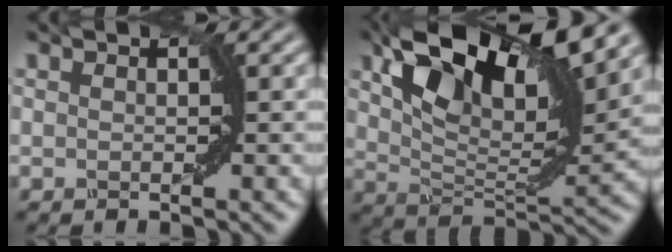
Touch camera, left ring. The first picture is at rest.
{"total": 11.8, "force": [6.6, 4.2, 8.8], "torque": [-0.162, 0.012, 0.124]}